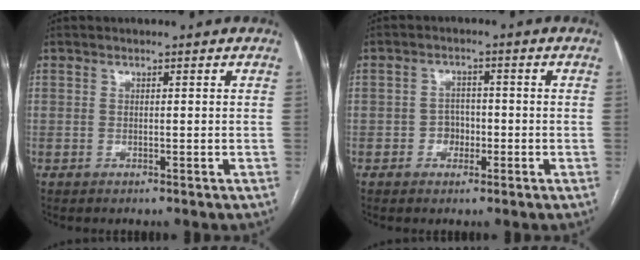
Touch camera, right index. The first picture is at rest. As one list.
[{"total": 2.8, "force": [-1.0, 2.3, 1.3], "torque": [-0.011, 0.009, -0.015]}]